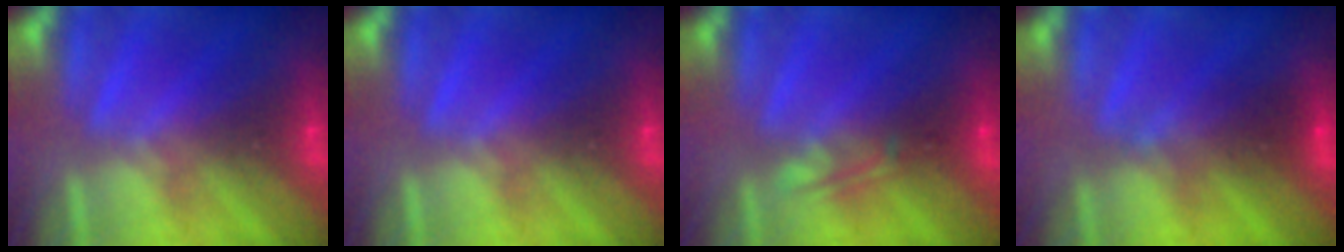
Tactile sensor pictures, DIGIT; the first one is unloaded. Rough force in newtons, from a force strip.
{"total": 0.0}
{"total": 2.3}
{"total": 2.8}